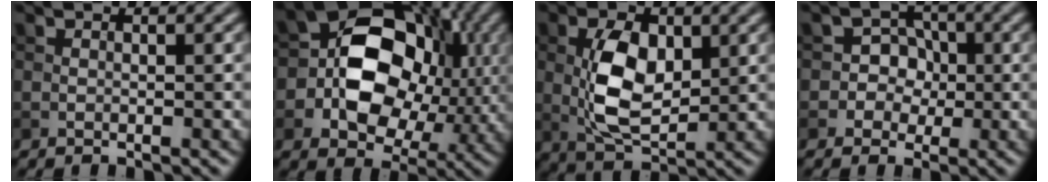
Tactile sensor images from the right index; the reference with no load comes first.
{"total": 11.7, "force": [0.0, 8.8, 7.7], "torque": [-0.112, 0.003, -0.014]}
{"total": 6.5, "force": [0.7, 3.7, 5.4], "torque": [-0.112, -0.002, 0.019]}
{"total": 3.5, "force": [-0.6, 3.4, 0.8], "torque": [0.008, 0.018, -0.030]}